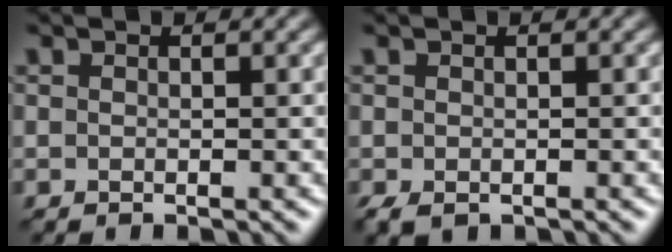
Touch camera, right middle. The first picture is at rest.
{"total": 1.6, "force": [-1.1, 0.8, 0.9], "torque": [-0.021, -0.010, -0.019]}